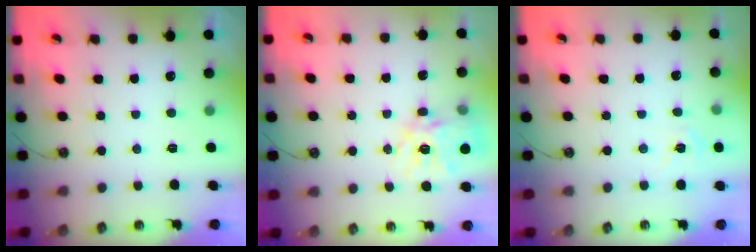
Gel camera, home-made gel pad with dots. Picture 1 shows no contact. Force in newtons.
{"total": 15.5, "press": 15.4, "slide": 1.4}
{"total": 5.9, "press": 5.9, "slide": 0.6}